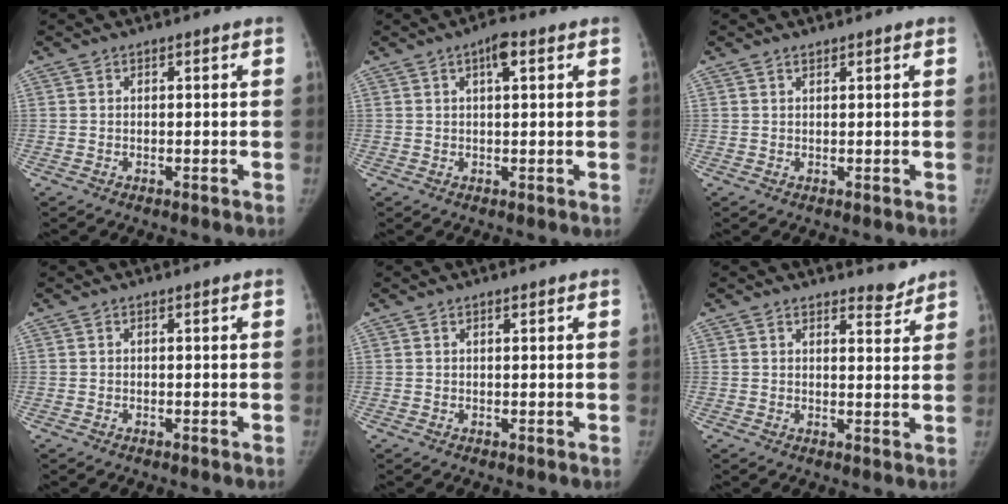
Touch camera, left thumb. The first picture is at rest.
{"total": 3.6, "force": [1.7, 1.2, 2.9], "torque": [-0.043, 0.002, 0.025]}
{"total": 0.8, "force": [0.7, 0.3, 0.2], "torque": [0.000, -0.005, 0.013]}
{"total": 0.0}
{"total": 0.6, "force": [0.4, 0.2, 0.3], "torque": [-0.005, -0.002, 0.008]}
{"total": 3.2, "force": [3.0, 1.0, 0.5], "torque": [0.011, -0.027, 0.040]}